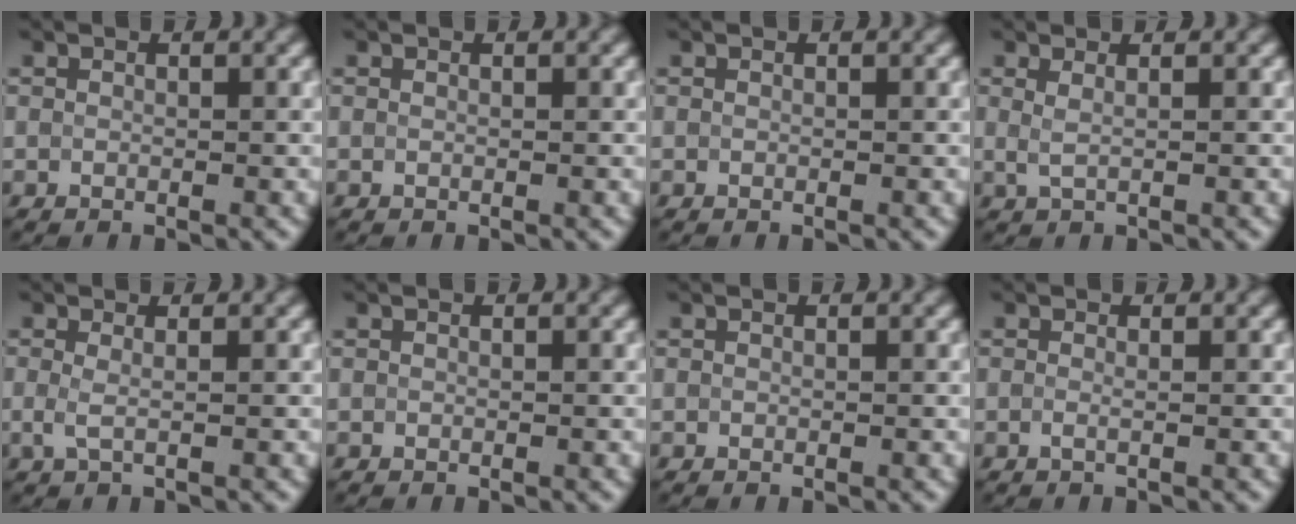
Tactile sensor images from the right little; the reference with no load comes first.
{"total": 0.0}
{"total": 0.0}
{"total": 1.5, "force": [0.6, 0.7, 1.3], "torque": [-0.020, -0.005, 0.006]}
{"total": 1.5, "force": [0.0, 0.5, 1.4], "torque": [-0.029, -0.003, -0.001]}
{"total": 0.0}
{"total": 0.0}
{"total": 0.7, "force": [-0.1, 0.2, 0.7], "torque": [-0.014, -0.007, -0.005]}